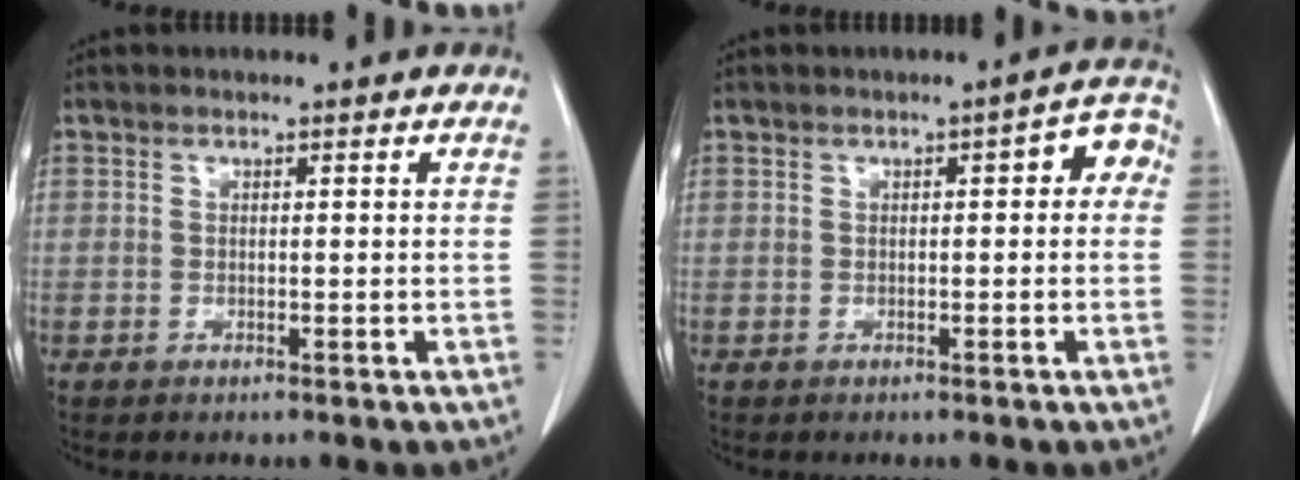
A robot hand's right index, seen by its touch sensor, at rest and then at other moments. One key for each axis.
{"total": 4.2, "fx": 0.6, "fy": 1.7, "fz": 3.8, "tx": -0.034, "ty": 0.028, "tz": 0.000}